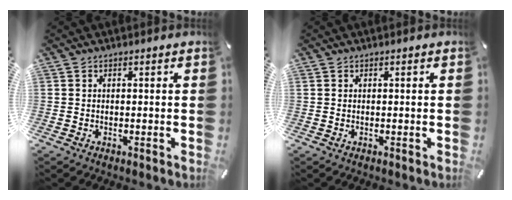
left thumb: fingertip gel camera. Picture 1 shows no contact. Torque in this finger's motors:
{"motor_torque": [-0.10, -0.19, 0.05, -0.17, 0.01]}